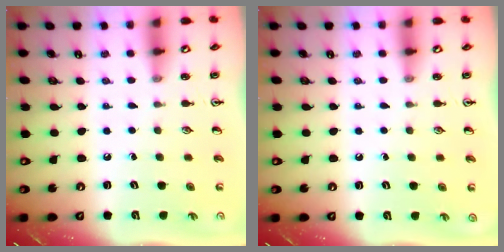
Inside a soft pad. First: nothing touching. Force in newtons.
{"total": 0.0}